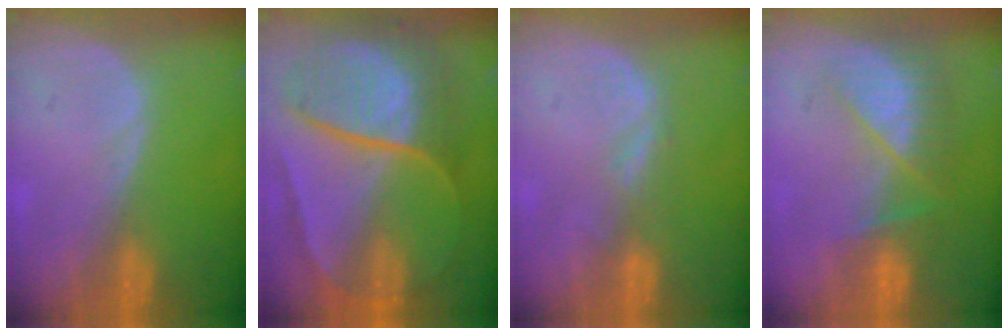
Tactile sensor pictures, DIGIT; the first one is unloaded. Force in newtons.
{"total": 10.7, "press": 10.6, "slide": 1.0}
{"total": 2.7, "press": 2.1, "slide": 1.7}
{"total": 7.7, "press": 7.0, "slide": 3.3}